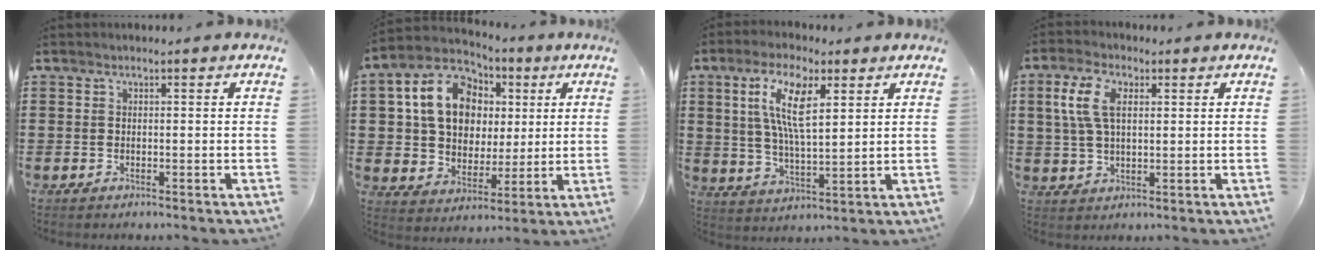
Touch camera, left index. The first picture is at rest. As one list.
[{"total": 11.9, "force": [3.1, 9.2, 6.8], "torque": [-0.157, 0.018, 0.060]}, {"total": 10.1, "force": [4.1, 3.3, 8.6], "torque": [-0.174, 0.012, 0.072]}, {"total": 6.9, "force": [2.1, 3.6, 5.5], "torque": [-0.133, 0.009, 0.031]}]